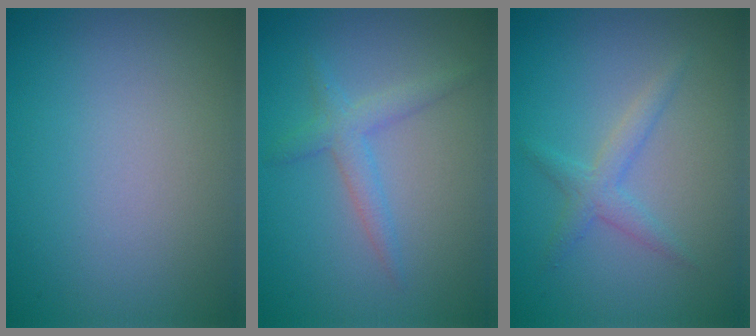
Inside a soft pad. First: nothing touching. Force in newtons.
{"total": 2.2, "press": 2.2, "slide": 0.2}
{"total": 2.0, "press": 2.0, "slide": 0.1}